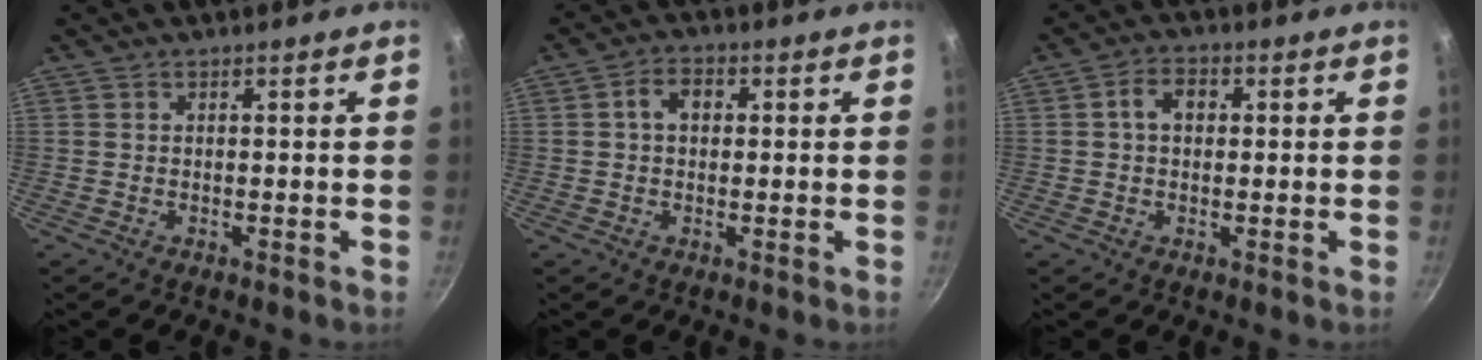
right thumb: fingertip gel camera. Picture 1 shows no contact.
{"total": 4.3, "force": [0.7, 3.1, 2.9], "torque": [-0.033, 0.012, 0.005]}
{"total": 4.6, "force": [0.7, 3.3, 3.1], "torque": [-0.035, 0.012, 0.005]}